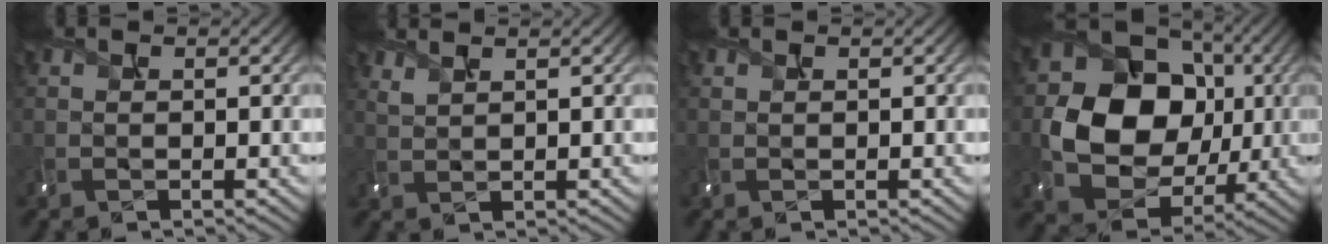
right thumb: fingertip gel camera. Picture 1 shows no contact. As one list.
[{"total": 2.1, "force": [1.8, 0.6, 1.0], "torque": [-0.014, 0.007, 0.031]}, {"total": 0.0}, {"total": 12.7, "force": [0.1, 10.6, 7.0], "torque": [-0.130, -0.012, 0.008]}]